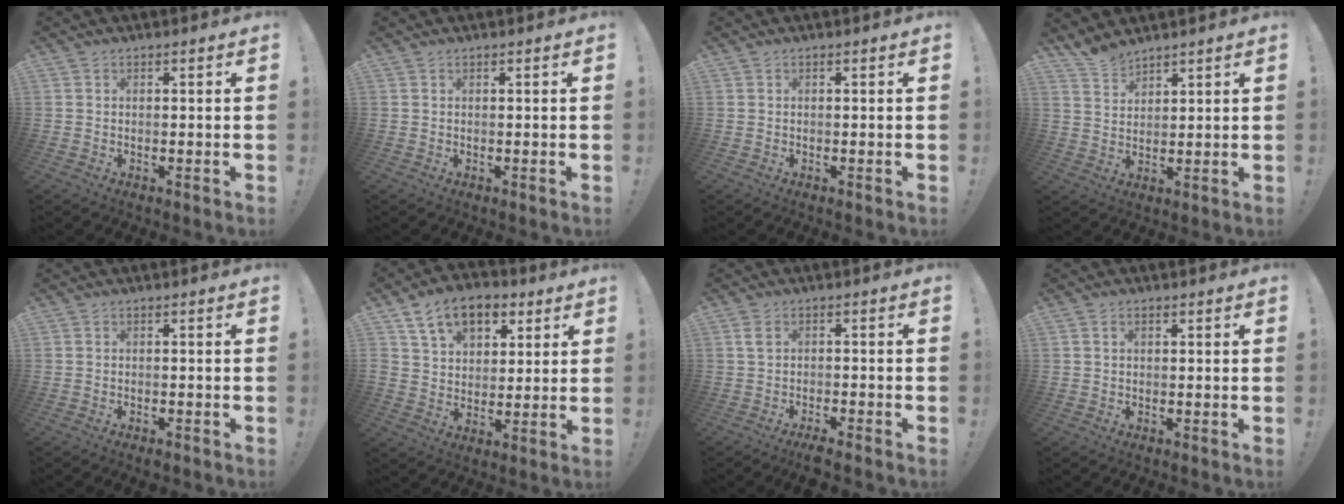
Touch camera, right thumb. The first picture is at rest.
{"total": 0.0}
{"total": 0.0}
{"total": 5.4, "force": [5.1, 1.6, 1.2], "torque": [-0.023, -0.030, 0.097]}
{"total": 1.1, "force": [-1.0, 0.3, 0.5], "torque": [-0.004, 0.001, -0.017]}
{"total": 13.3, "force": [6.6, 9.0, 7.2], "torque": [-0.111, -0.022, 0.125]}
{"total": 3.7, "force": [-2.1, 1.0, 2.9], "torque": [-0.058, 0.006, -0.037]}
{"total": 1.0, "force": [0.3, 0.8, 0.6], "torque": [-0.007, 0.002, 0.003]}